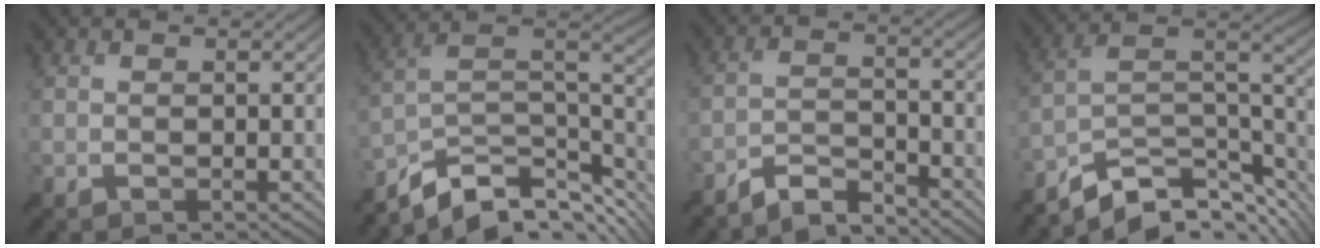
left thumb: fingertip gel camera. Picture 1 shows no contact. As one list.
[{"total": 11.7, "force": [-8.2, 5.0, 6.8], "torque": [-0.146, -0.004, -0.133]}, {"total": 4.8, "force": [-4.6, 0.9, 1.4], "torque": [-0.028, 0.000, -0.093]}, {"total": 10.8, "force": [-7.7, 4.2, 6.4], "torque": [-0.120, -0.001, -0.129]}]